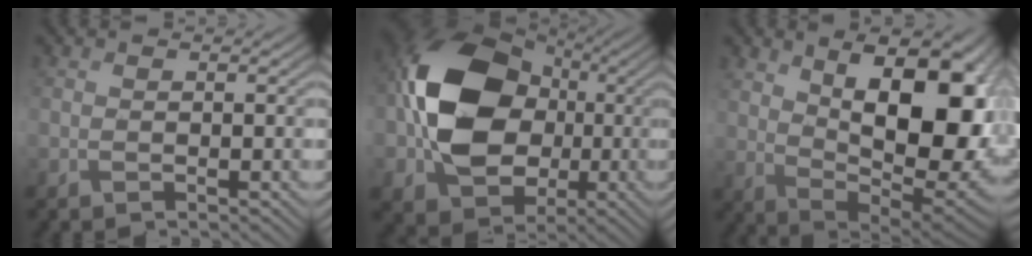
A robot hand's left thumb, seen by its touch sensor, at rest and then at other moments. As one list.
[{"total": 16.4, "force": [-0.1, 12.8, 10.2], "torque": [-0.208, 0.002, -0.007]}, {"total": 17.0, "force": [4.3, 8.8, 14.0], "torque": [-0.208, 0.002, 0.070]}]